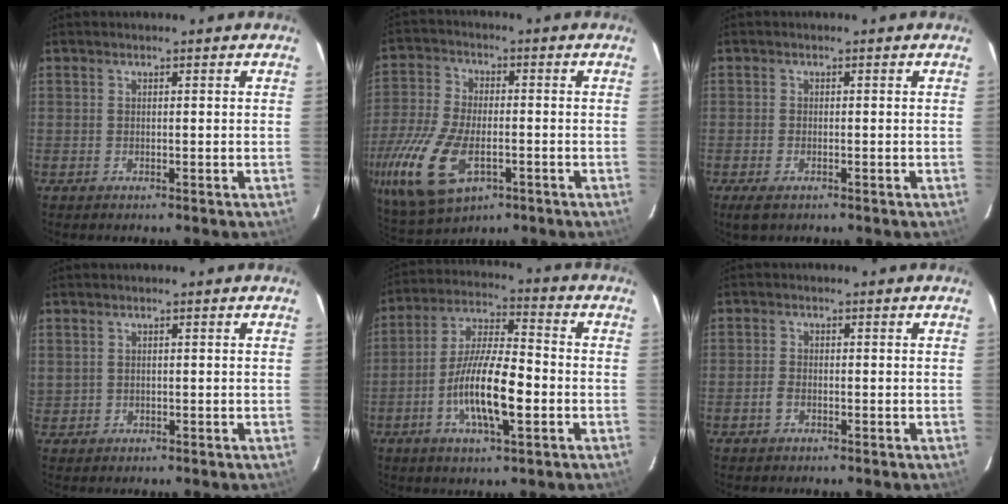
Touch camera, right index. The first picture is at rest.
{"total": 18.6, "force": [-7.3, 9.8, 13.9], "torque": [-0.328, -0.036, -0.129]}
{"total": 2.8, "force": [-1.9, 1.2, 1.7], "torque": [-0.039, -0.009, -0.036]}
{"total": 1.5, "force": [0.6, 1.2, 0.6], "torque": [-0.010, 0.005, 0.016]}
{"total": 13.3, "force": [-3.8, 3.3, 12.3], "torque": [-0.239, -0.002, -0.072]}
{"total": 1.9, "force": [-1.0, 1.2, 1.0], "torque": [-0.024, 0.001, -0.022]}